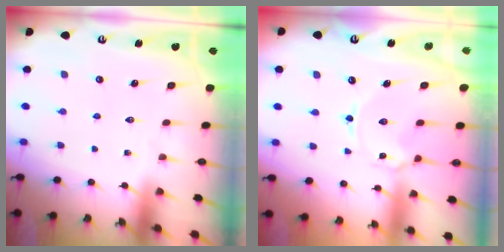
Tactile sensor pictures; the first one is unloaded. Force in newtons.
{"total": 2.4, "press": 2.4, "slide": 0.3}